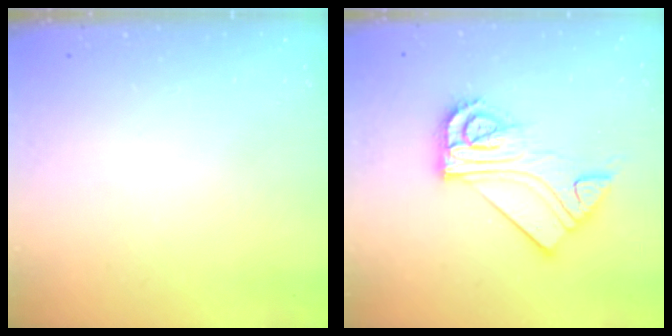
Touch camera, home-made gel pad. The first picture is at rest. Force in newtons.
{"total": 13.3, "press": 13.3, "slide": 1.3}